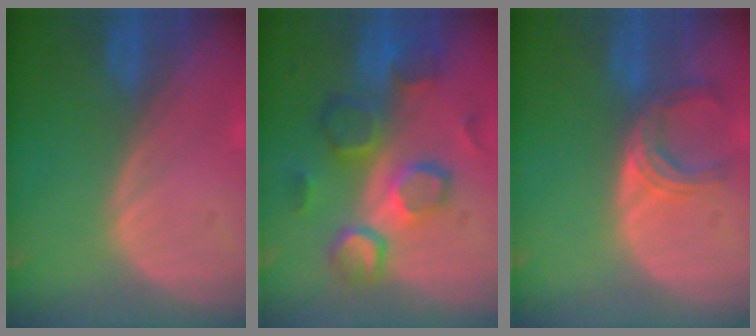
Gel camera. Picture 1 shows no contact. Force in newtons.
{"total": 10.0, "press": 9.3, "slide": 3.6}
{"total": 4.9, "press": 4.6, "slide": 1.6}